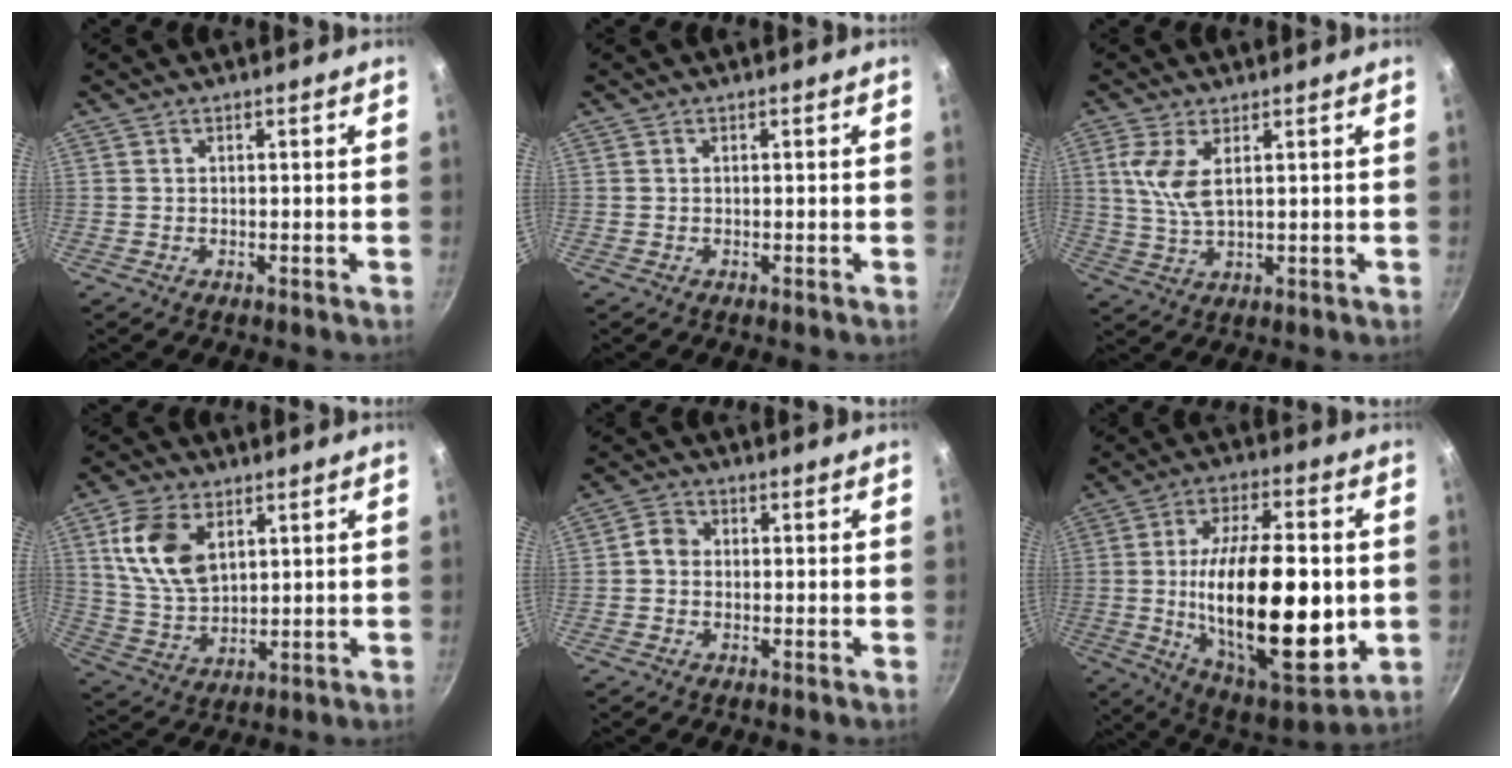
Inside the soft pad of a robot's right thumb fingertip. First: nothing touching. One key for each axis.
{"total": 0.0}
{"total": 6.5, "fx": 2.1, "fy": 2.6, "fz": 5.5, "tx": -0.117, "ty": -0.010, "tz": 0.047}
{"total": 12.2, "fx": 4.3, "fy": 7.6, "fz": 8.6, "tx": -0.153, "ty": -0.023, "tz": 0.091}
{"total": 2.8, "fx": -0.2, "fy": 2.4, "fz": 1.4, "tx": -0.022, "ty": 0.009, "tz": -0.014}
{"total": 28.1, "fx": -1.6, "fy": 12.0, "fz": 25.4, "tx": -0.410, "ty": -0.008, "tz": -0.020}